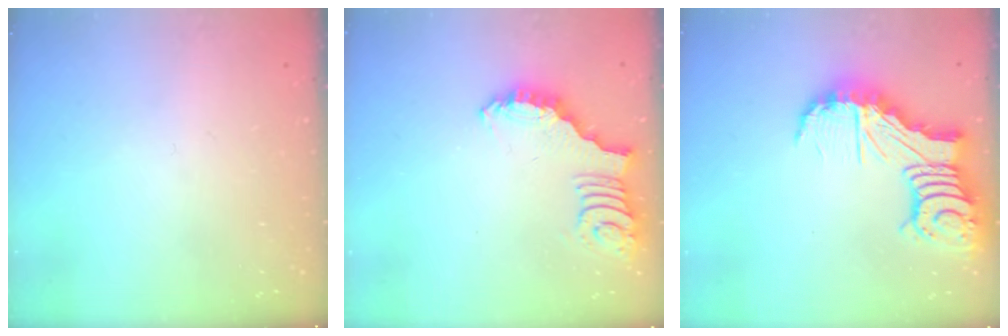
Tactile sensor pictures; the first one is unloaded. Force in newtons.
{"total": 2.7, "press": 2.7, "slide": 0.5}
{"total": 14.6, "press": 14.5, "slide": 1.7}